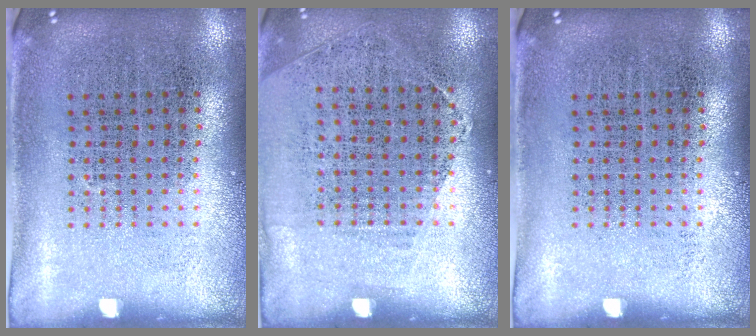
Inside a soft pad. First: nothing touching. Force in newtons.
{"total": 1.2, "press": 1.0, "slide": 0.7}
{"total": 0.0}